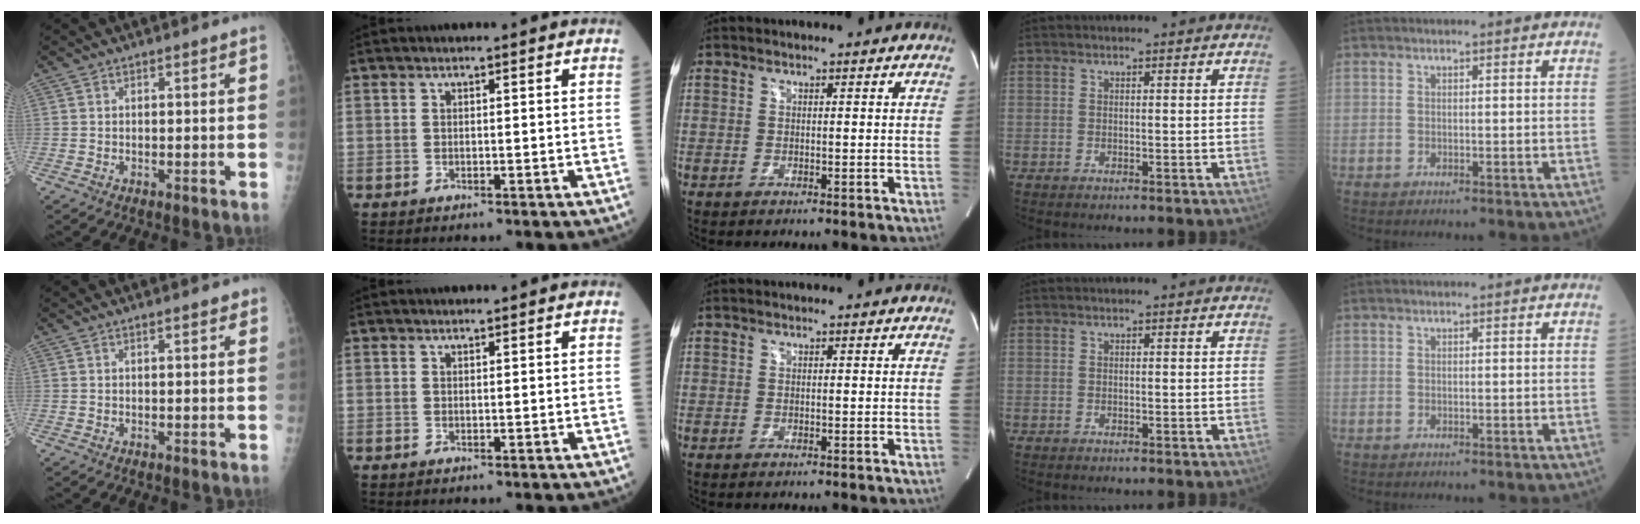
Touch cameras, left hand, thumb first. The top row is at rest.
{"thumb": {"total": 1.1, "force": [0.7, 0.4, 0.7], "torque": [-0.008, -0.001, 0.006]}, "index": {"total": 1.6, "force": [1.5, 0.2, 0.5], "torque": [-0.010, 0.011, 0.021]}}